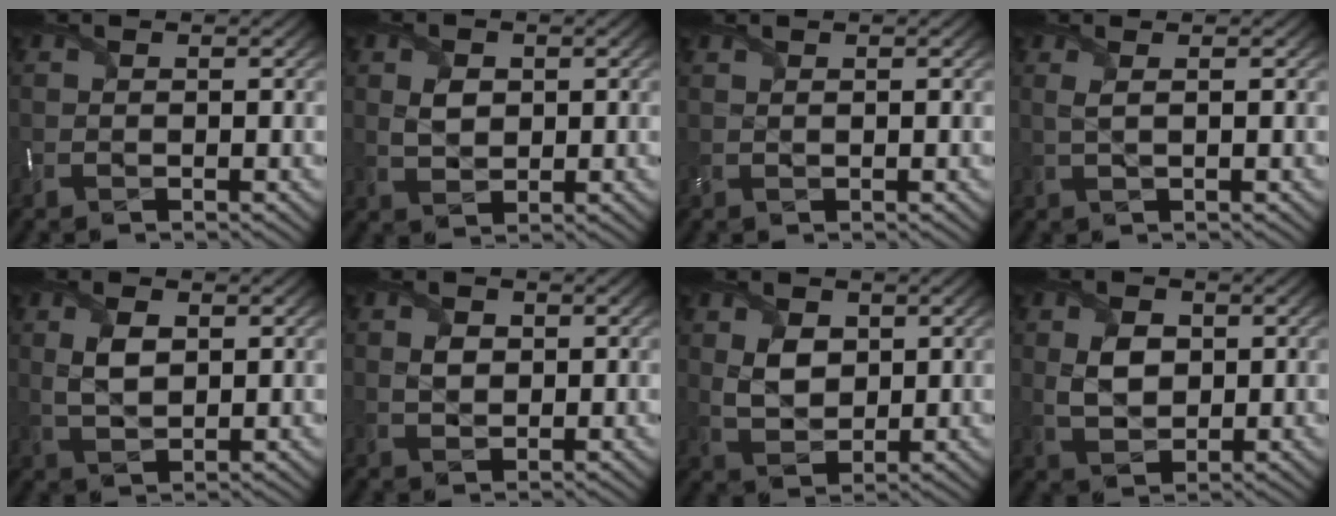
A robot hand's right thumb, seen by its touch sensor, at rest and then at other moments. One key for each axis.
{"total": 3.1, "fx": 0.7, "fy": 2.3, "fz": 2.0, "tx": -0.046, "ty": -0.003, "tz": 0.014}
{"total": 0.6, "fx": 0.6, "fy": 0.0, "fz": -0.1, "tx": -0.002, "ty": 0.003, "tz": 0.014}
{"total": 1.5, "fx": 0.5, "fy": 0.2, "fz": 1.4, "tx": -0.032, "ty": 0.002, "tz": 0.011}
{"total": 4.4, "fx": 1.1, "fy": 2.5, "fz": 3.4, "tx": -0.081, "ty": -0.003, "tz": 0.024}
{"total": 2.6, "fx": 0.5, "fy": 1.9, "fz": 1.6, "tx": -0.038, "ty": -0.004, "tz": 0.010}
{"total": 5.1, "fx": 1.3, "fy": 3.7, "fz": 3.3, "tx": -0.075, "ty": -0.006, "tz": 0.028}
{"total": 5.1, "fx": 0.7, "fy": 3.7, "fz": 3.5, "tx": -0.076, "ty": -0.005, "tz": 0.013}